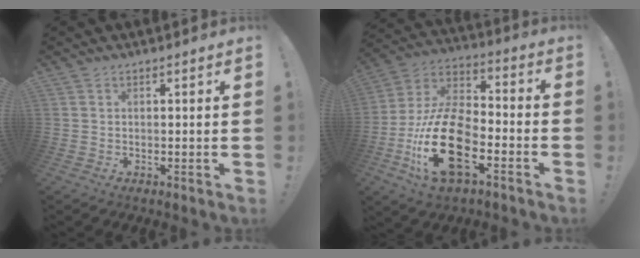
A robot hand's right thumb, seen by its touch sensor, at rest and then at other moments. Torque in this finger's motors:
{"motor_torque": [2.77, 2.24, 2.15, -0.62, 0.71]}